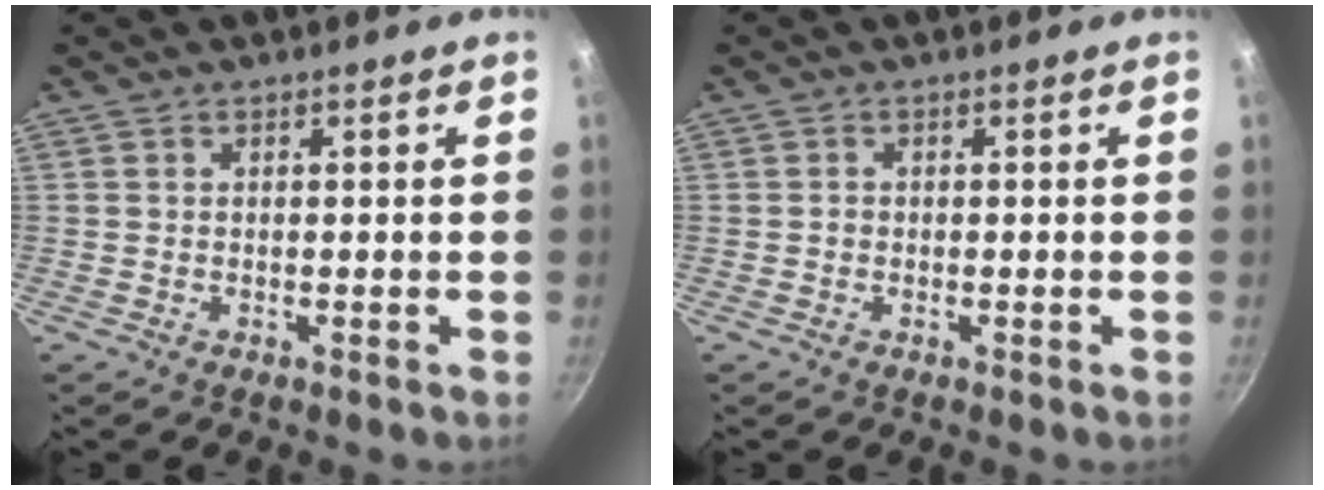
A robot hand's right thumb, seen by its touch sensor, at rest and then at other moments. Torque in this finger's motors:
{"motor_torque": [0.48, 0.38, 0.42, -0.26, 0.07]}